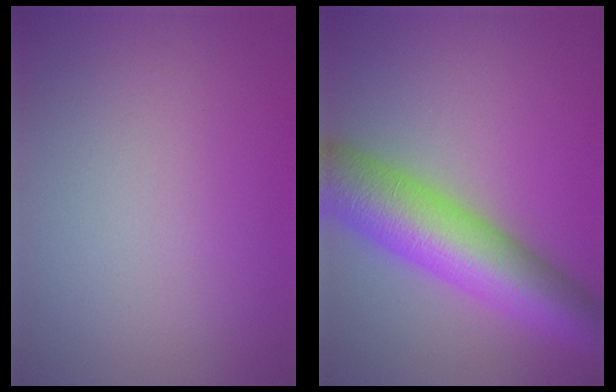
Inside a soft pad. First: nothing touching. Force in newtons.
{"total": 10.6, "press": 10.6, "slide": 0.4}